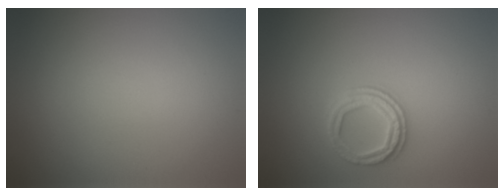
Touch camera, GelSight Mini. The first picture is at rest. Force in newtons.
{"total": 2.5, "press": 2.4, "slide": 0.6}